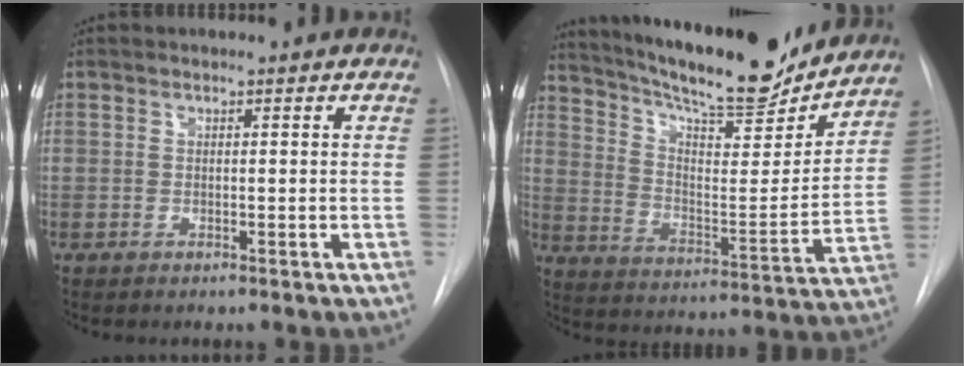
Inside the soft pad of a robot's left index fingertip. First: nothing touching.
{"total": 21.8, "force": [19.3, 4.0, 9.4], "torque": [-0.161, -0.022, 0.282]}